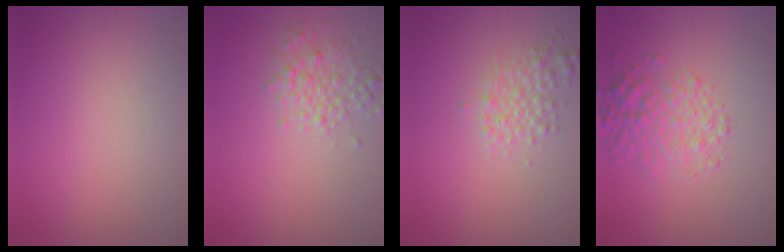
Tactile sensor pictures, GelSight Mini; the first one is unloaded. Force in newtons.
{"total": 2.5, "press": 2.5, "slide": 0.1}
{"total": 2.2, "press": 2.2, "slide": 0.0}
{"total": 3.8, "press": 3.8, "slide": 0.1}